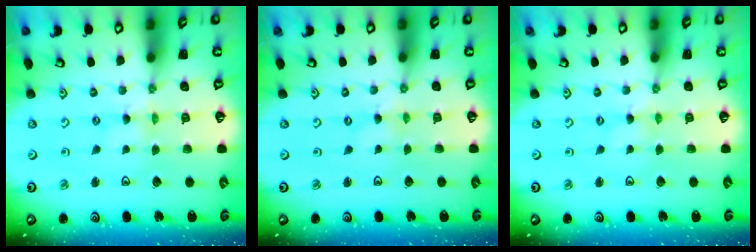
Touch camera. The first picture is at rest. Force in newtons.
{"total": 0.0}
{"total": 0.0}